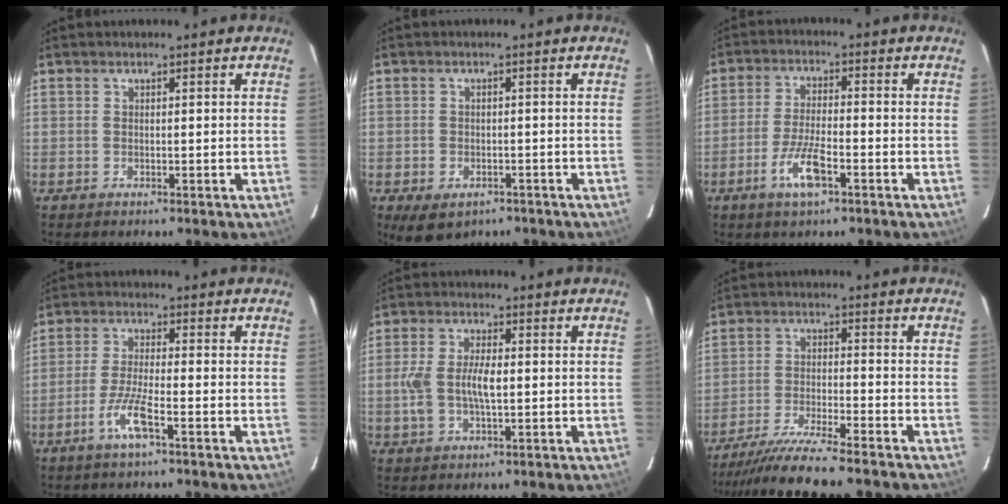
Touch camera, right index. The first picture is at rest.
{"total": 6.6, "force": [-3.9, 4.1, 3.3], "torque": [-0.064, -0.012, -0.049]}
{"total": 7.3, "force": [-3.8, 1.7, 6.0], "torque": [-0.129, -0.004, -0.071]}
{"total": 6.1, "force": [-3.3, 0.2, 5.1], "torque": [-0.110, -0.004, -0.066]}
{"total": 7.4, "force": [-0.5, 3.3, 6.7], "torque": [-0.139, 0.004, -0.009]}
{"total": 12.6, "force": [-11.4, -0.1, 5.3], "torque": [-0.121, -0.019, -0.198]}